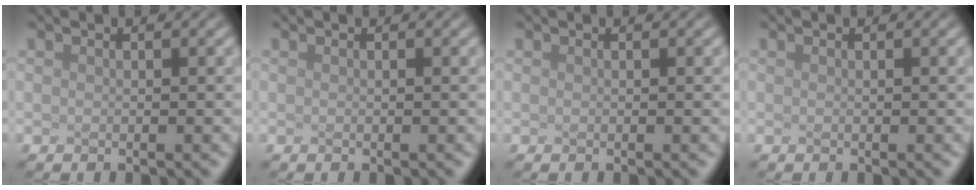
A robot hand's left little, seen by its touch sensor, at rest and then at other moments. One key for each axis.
{"total": 0.0}
{"total": 0.0}
{"total": 0.0}